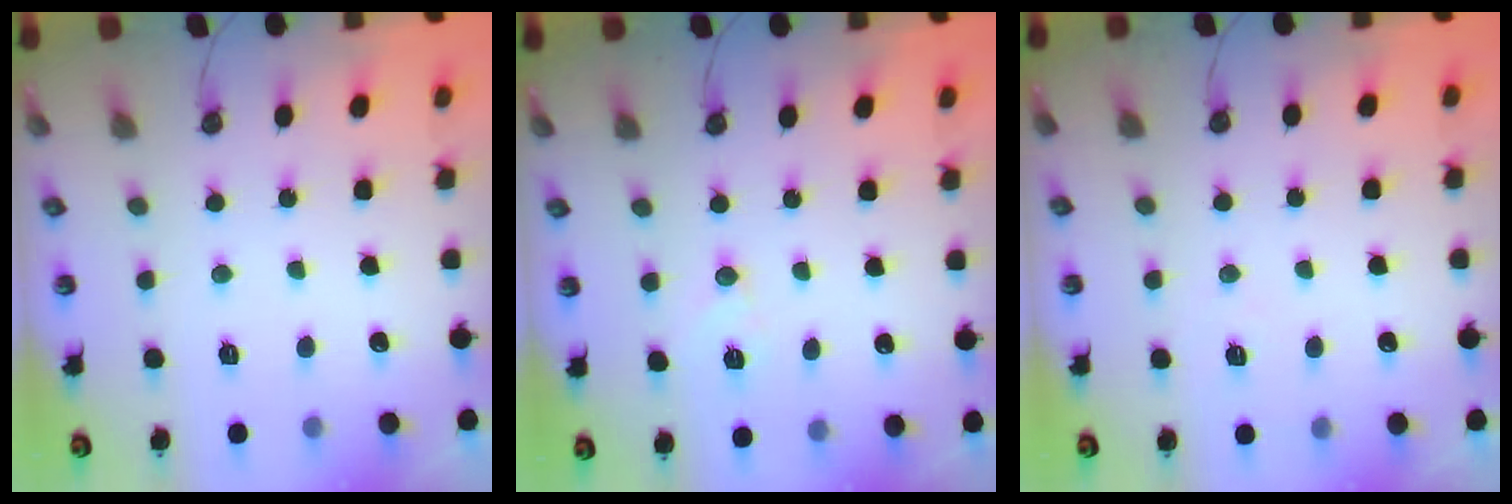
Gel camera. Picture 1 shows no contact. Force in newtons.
{"total": 6.6, "press": 6.3, "slide": 1.7}
{"total": 5.6, "press": 3.5, "slide": 4.3}